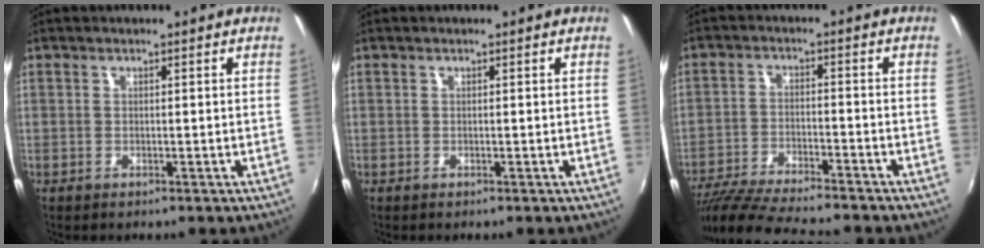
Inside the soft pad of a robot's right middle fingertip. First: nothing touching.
{"total": 0.0}
{"total": 15.0, "force": [-13.4, 1.5, 6.8], "torque": [-0.141, -0.025, -0.226]}